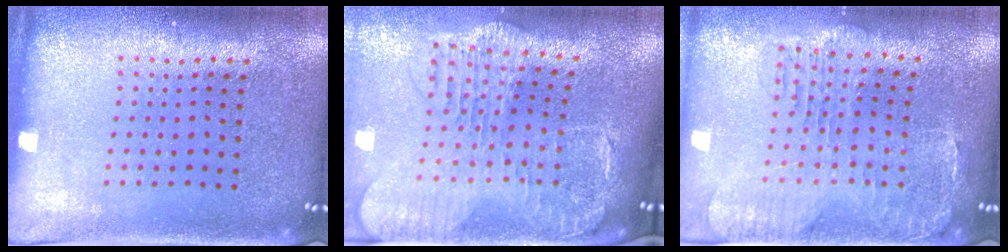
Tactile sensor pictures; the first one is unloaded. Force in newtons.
{"total": 2.5, "press": 2.2, "slide": 1.2}
{"total": 1.4, "press": 1.4, "slide": 0.4}